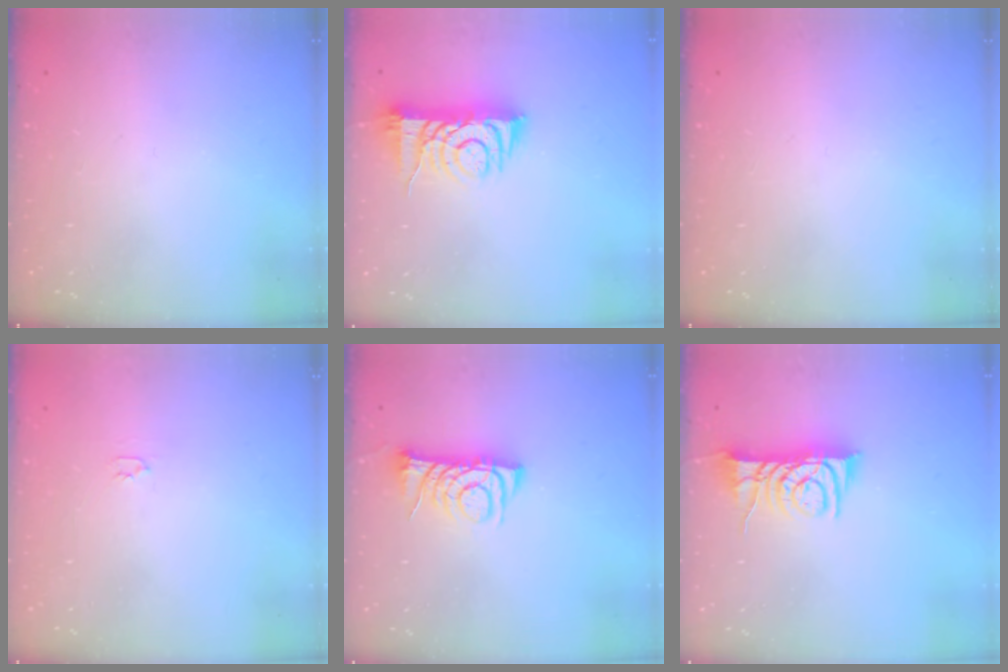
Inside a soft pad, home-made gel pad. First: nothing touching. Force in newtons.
{"total": 8.4, "press": 8.3, "slide": 0.9}
{"total": 0.0}
{"total": 2.0, "press": 2.0, "slide": 0.3}
{"total": 8.0, "press": 7.9, "slide": 1.1}
{"total": 10.4, "press": 10.4, "slide": 0.8}